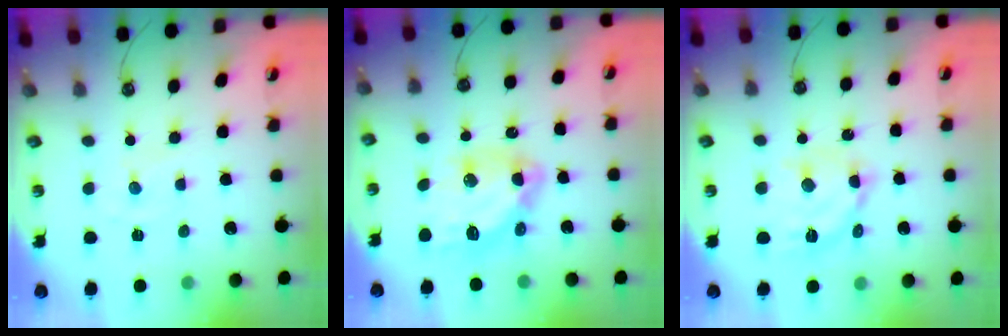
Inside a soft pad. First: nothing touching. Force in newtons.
{"total": 14.8, "press": 14.8, "slide": 1.5}
{"total": 12.9, "press": 12.9, "slide": 1.2}